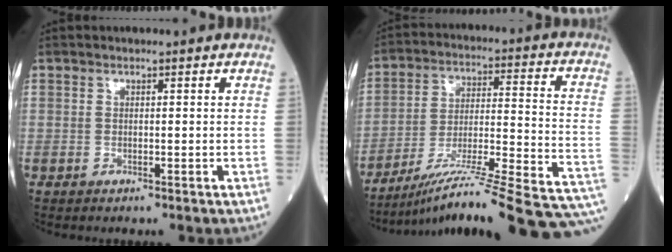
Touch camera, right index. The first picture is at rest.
{"total": 25.5, "force": [-20.8, 0.3, 14.7], "torque": [-0.142, -0.001, -0.308]}